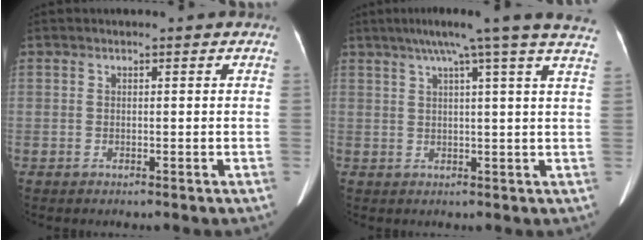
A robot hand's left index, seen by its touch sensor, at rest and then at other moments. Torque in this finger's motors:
{"motor_torque": [0.76, -1.07, 0.10, 0.10]}